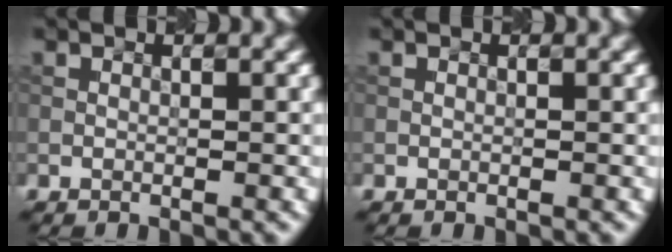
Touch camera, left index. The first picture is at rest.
{"total": 0.0}